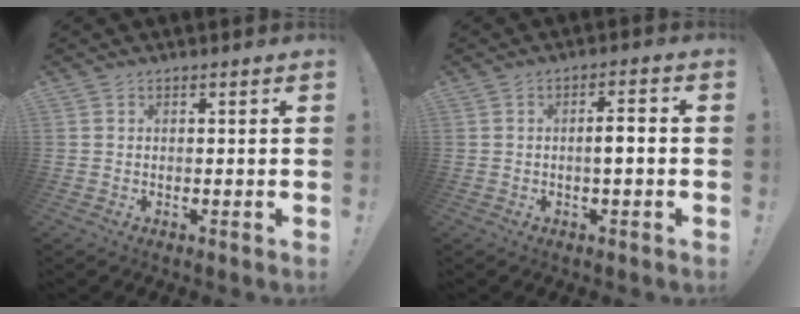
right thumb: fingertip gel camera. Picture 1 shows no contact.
{"total": 4.2, "force": [-1.1, 0.6, 4.0], "torque": [-0.071, 0.007, -0.023]}